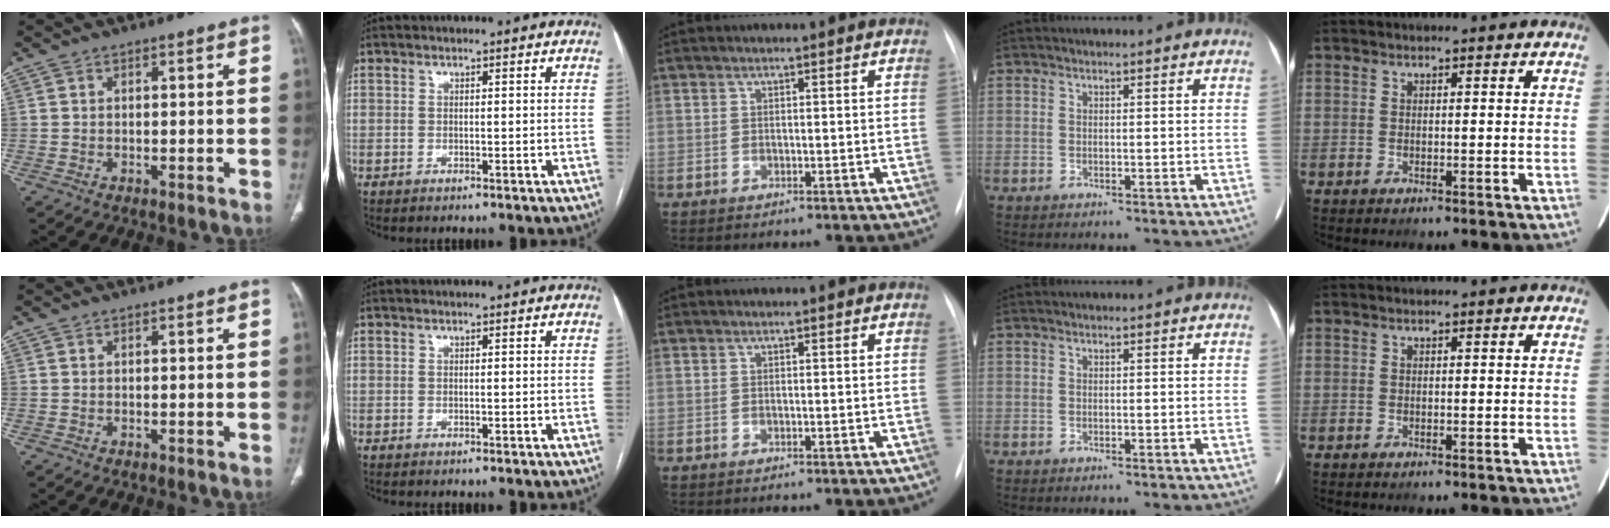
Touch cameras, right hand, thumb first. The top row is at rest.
{}